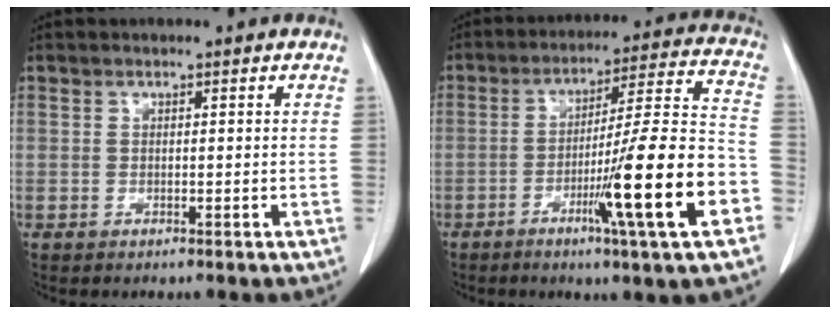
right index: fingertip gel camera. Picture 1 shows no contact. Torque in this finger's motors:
{"motor_torque": [1.48, -0.66, 0.42, 0.09]}